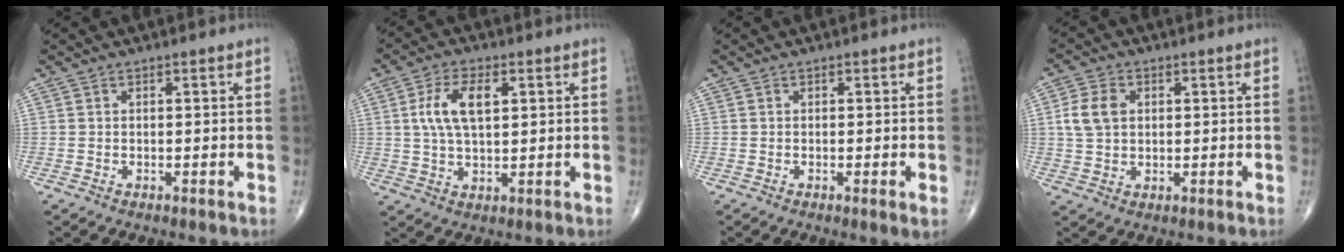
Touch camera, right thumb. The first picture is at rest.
{"total": 8.7, "force": [2.1, 4.3, 7.3], "torque": [-0.141, 0.003, 0.039]}
{"total": 1.7, "force": [-0.4, 0.1, 1.6], "torque": [-0.034, -0.007, -0.010]}
{"total": 6.3, "force": [1.2, 4.6, 4.2], "torque": [-0.080, 0.004, 0.021]}